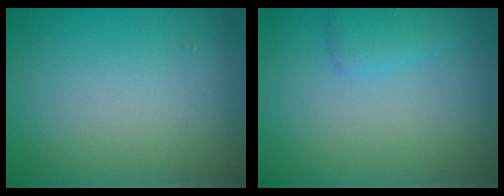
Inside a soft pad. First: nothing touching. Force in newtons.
{"total": 1.4, "press": 1.4, "slide": 0.1}